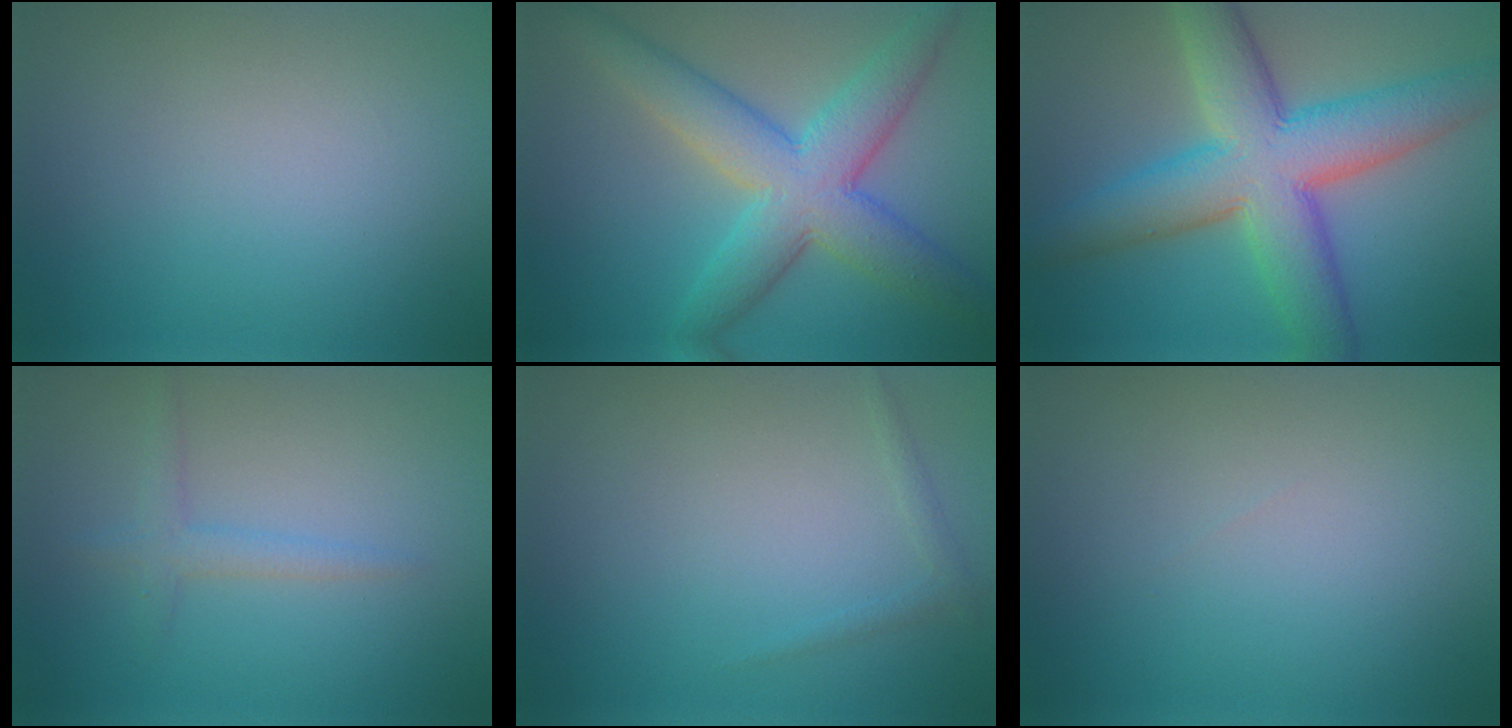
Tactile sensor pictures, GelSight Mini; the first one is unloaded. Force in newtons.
{"total": 7.5, "press": 7.5, "slide": 0.2}
{"total": 10.6, "press": 10.6, "slide": 0.3}
{"total": 1.7, "press": 1.7, "slide": 0.1}
{"total": 0.8, "press": 0.8, "slide": 0.1}
{"total": 0.0}